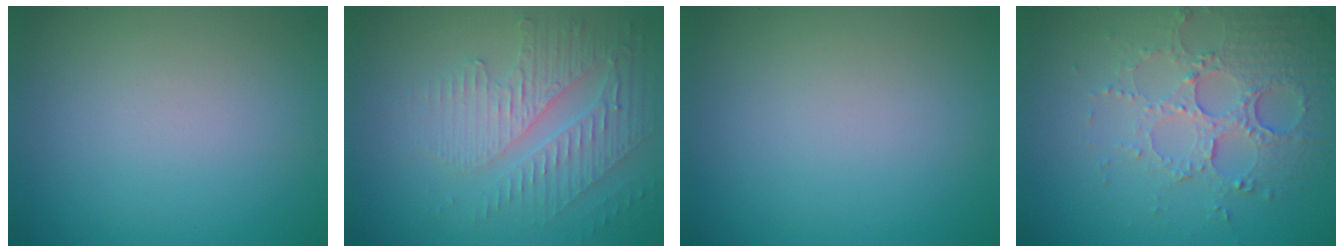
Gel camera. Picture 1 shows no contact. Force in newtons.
{"total": 4.0, "press": 3.4, "slide": 2.0}
{"total": 0.0}
{"total": 5.3, "press": 3.8, "slide": 3.7}